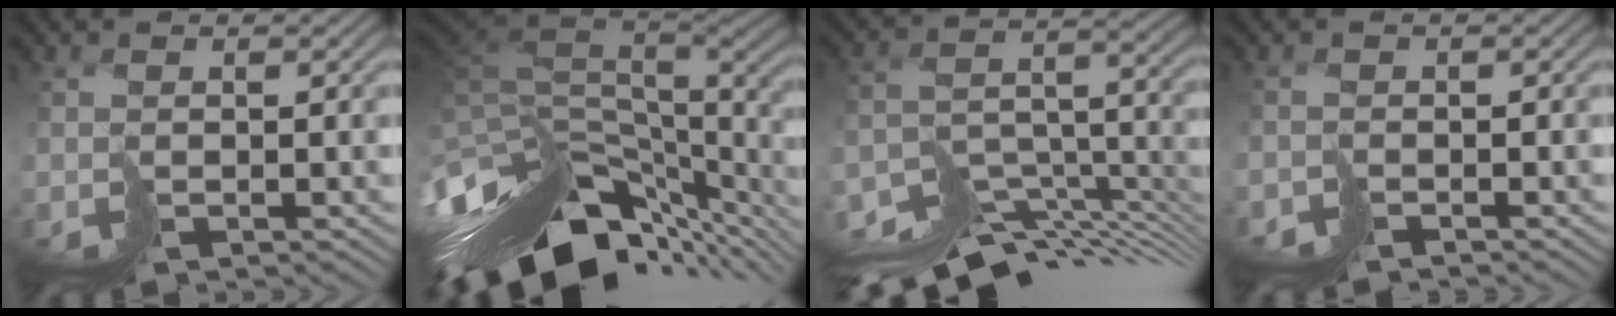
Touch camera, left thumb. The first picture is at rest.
{"total": 13.3, "force": [-4.5, 6.3, 10.7], "torque": [-0.229, -0.013, -0.060]}
{"total": 13.5, "force": [-11.8, 3.2, 5.6], "torque": [-0.093, 0.006, -0.189]}
{"total": 2.1, "force": [-2.0, 0.5, -0.3], "torque": [0.017, -0.004, -0.045]}